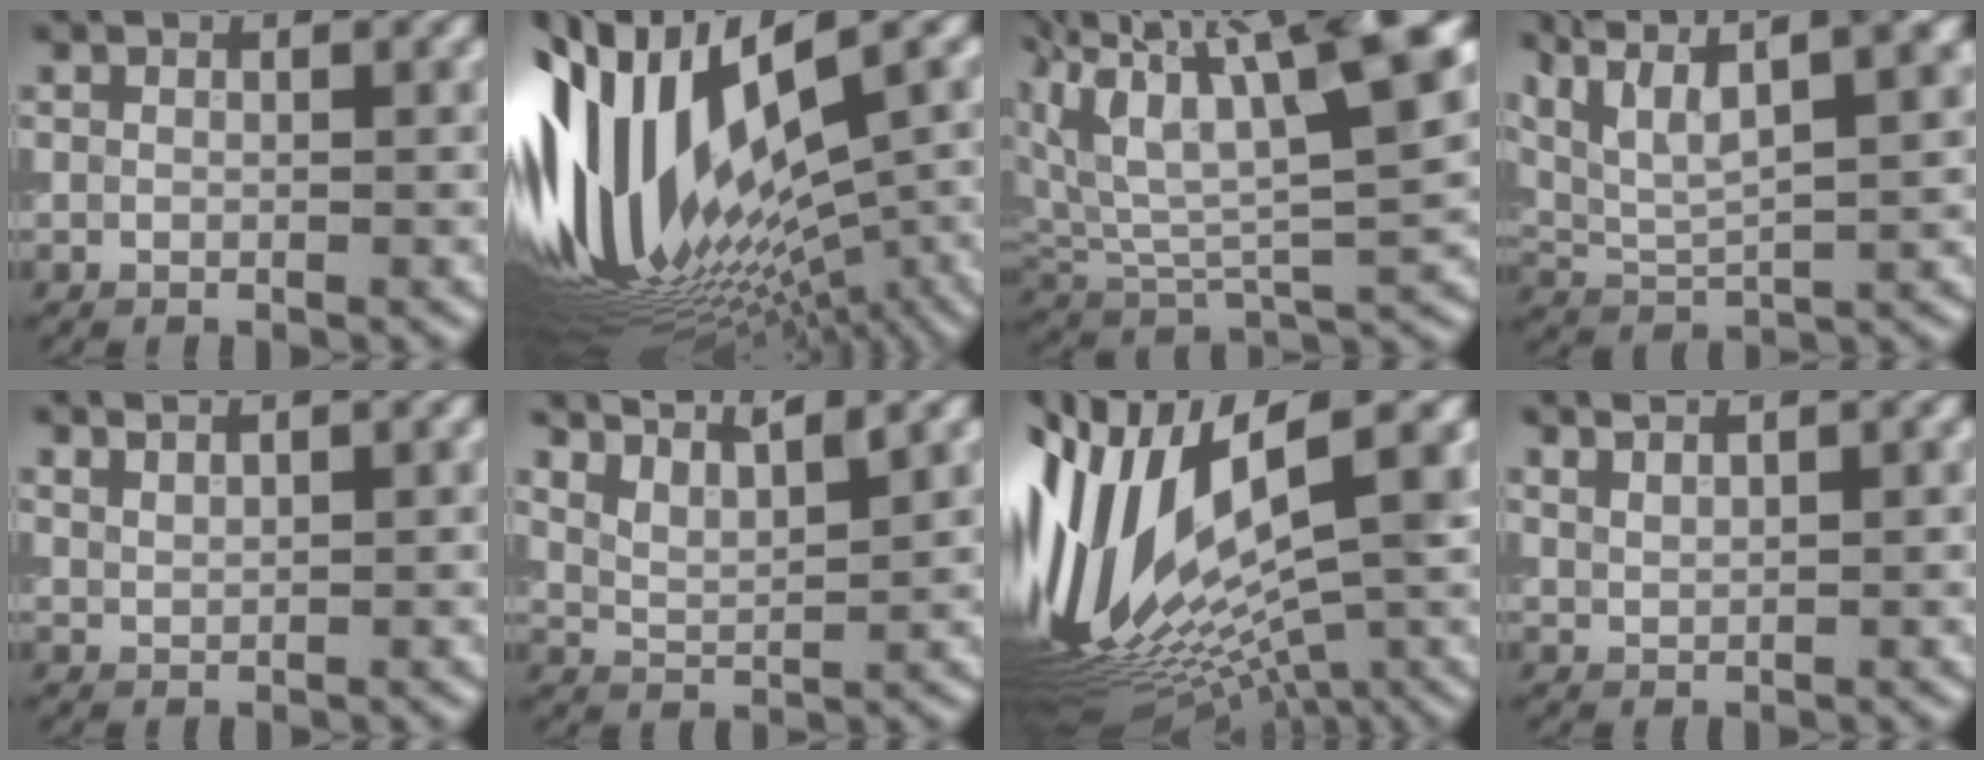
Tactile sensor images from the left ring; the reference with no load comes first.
{"total": 16.2, "force": [0.3, 7.2, 14.6], "torque": [-0.290, 0.000, 0.020]}
{"total": 12.7, "force": [6.7, 4.5, 9.7], "torque": [-0.175, 0.008, 0.124]}
{"total": 10.9, "force": [7.0, 3.6, 7.5], "torque": [-0.153, 0.035, 0.095]}
{"total": 2.1, "force": [1.8, 0.6, 0.9], "torque": [-0.004, 0.003, 0.025]}
{"total": 6.0, "force": [4.9, 1.7, 3.0], "torque": [-0.047, 0.026, 0.060]}
{"total": 16.6, "force": [2.4, 6.5, 15.1], "torque": [-0.309, 0.002, 0.059]}
{"total": 2.6, "force": [2.2, 0.7, 1.1], "torque": [-0.003, 0.007, 0.023]}